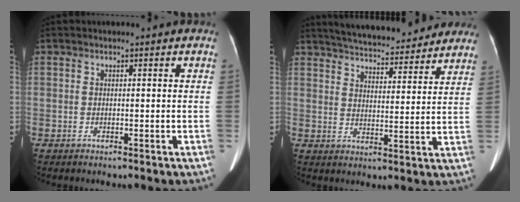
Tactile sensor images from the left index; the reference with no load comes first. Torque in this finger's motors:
{"motor_torque": [0.62, -1.00, 0.21, 0.05]}